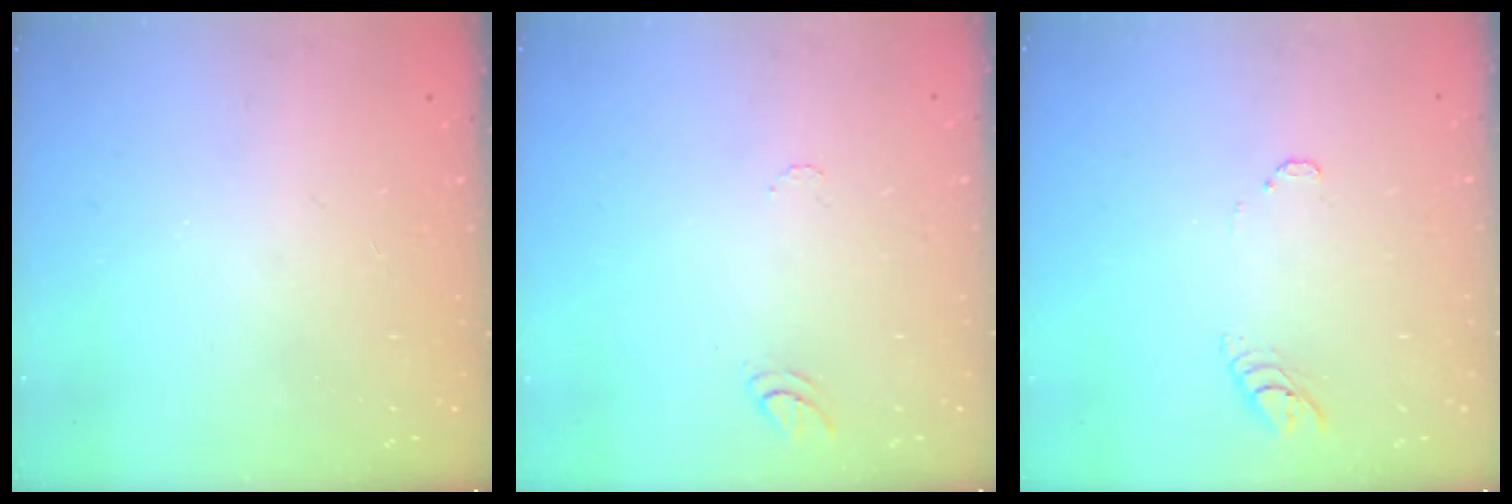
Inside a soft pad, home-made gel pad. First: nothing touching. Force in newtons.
{"total": 5.8, "press": 5.8, "slide": 0.5}
{"total": 3.7, "press": 3.7, "slide": 0.4}